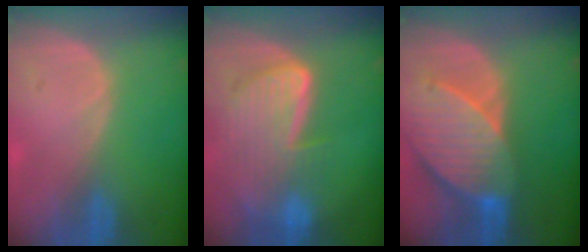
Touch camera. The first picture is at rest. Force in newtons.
{"total": 9.2, "press": 8.0, "slide": 4.7}
{"total": 10.1, "press": 8.9, "slide": 4.8}